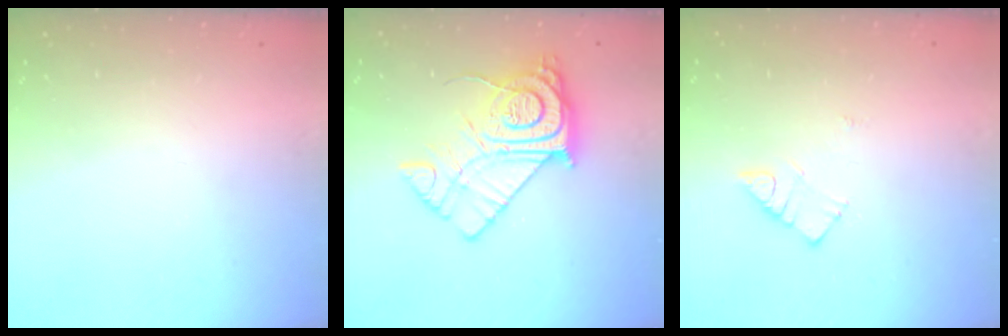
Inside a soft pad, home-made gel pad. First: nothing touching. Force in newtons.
{"total": 17.2, "press": 17.1, "slide": 1.3}
{"total": 4.3, "press": 4.3, "slide": 0.5}